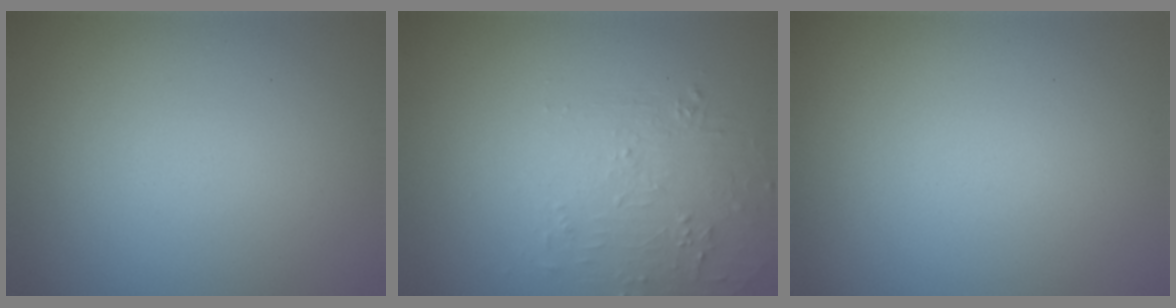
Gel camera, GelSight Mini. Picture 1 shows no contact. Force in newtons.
{"total": 1.9, "press": 0.8, "slide": 1.7}
{"total": 0.0}